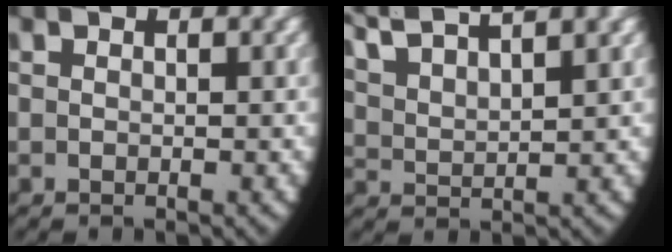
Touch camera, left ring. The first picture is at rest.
{"total": 5.2, "force": [4.2, 1.8, 2.6], "torque": [-0.075, 0.002, 0.077]}